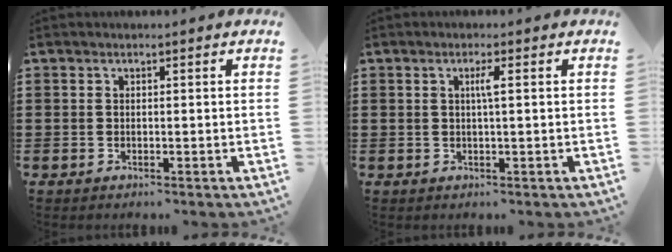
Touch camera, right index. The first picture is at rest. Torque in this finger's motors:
{"motor_torque": [0.20, -0.16, 0.05, 0.06]}